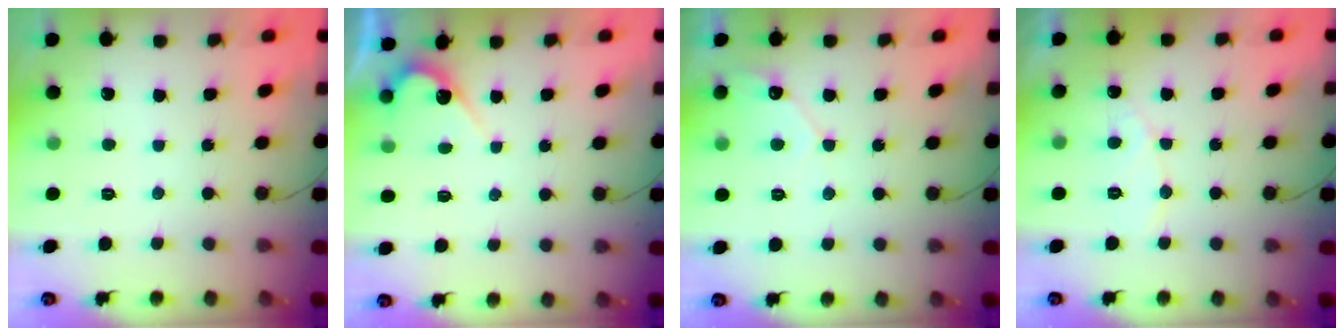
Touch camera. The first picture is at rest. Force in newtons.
{"total": 4.8, "press": 4.8, "slide": 0.2}
{"total": 4.6, "press": 4.6, "slide": 0.3}
{"total": 5.8, "press": 5.8, "slide": 0.5}